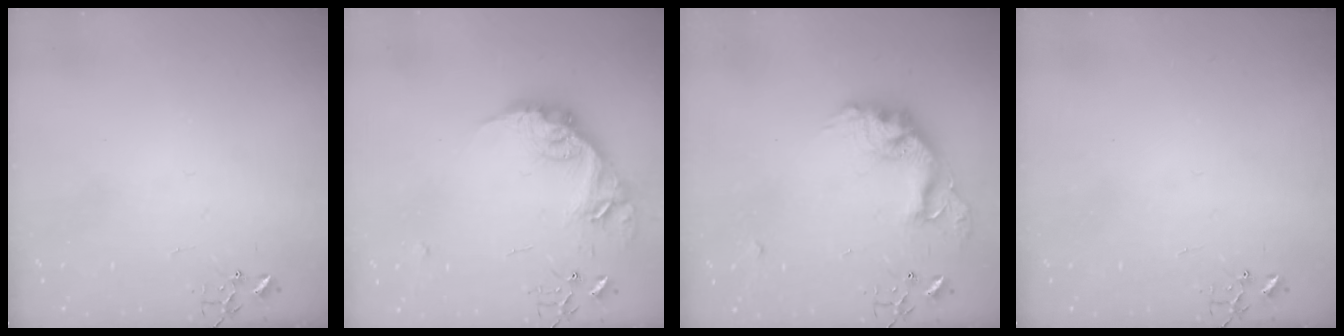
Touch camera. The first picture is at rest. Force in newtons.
{"total": 17.6, "press": 17.6, "slide": 0.8}
{"total": 17.2, "press": 17.2, "slide": 1.2}
{"total": 0.0}